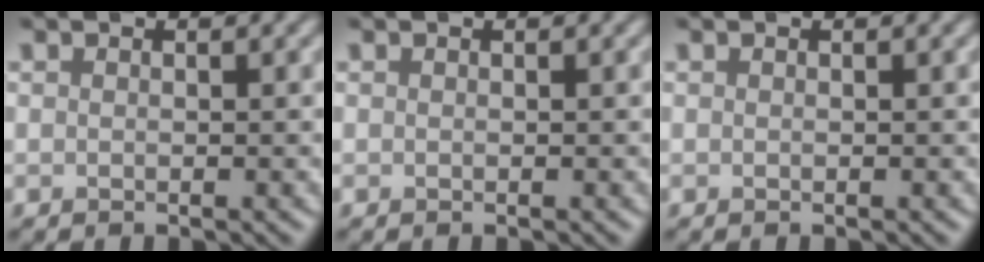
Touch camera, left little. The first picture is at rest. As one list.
[{"total": 0.0}, {"total": 0.0}]